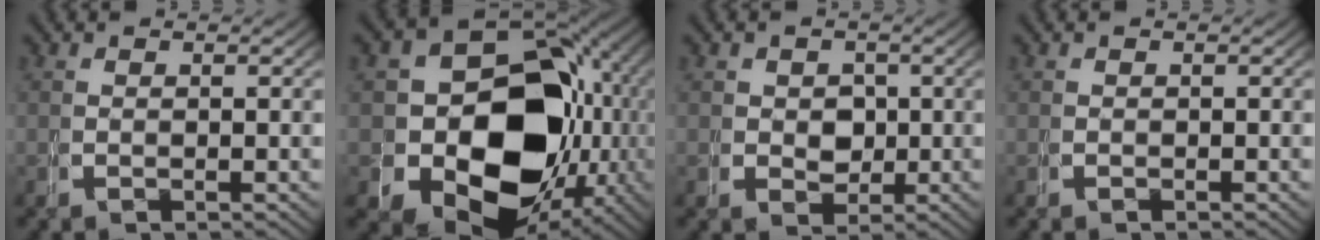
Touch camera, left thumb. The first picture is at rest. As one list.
[{"total": 20.7, "force": [-2.0, 15.2, 13.9], "torque": [-0.256, -0.082, -0.004]}, {"total": 2.1, "force": [0.0, 2.1, 0.3], "torque": [-0.008, -0.021, 0.012]}, {"total": 0.0}]